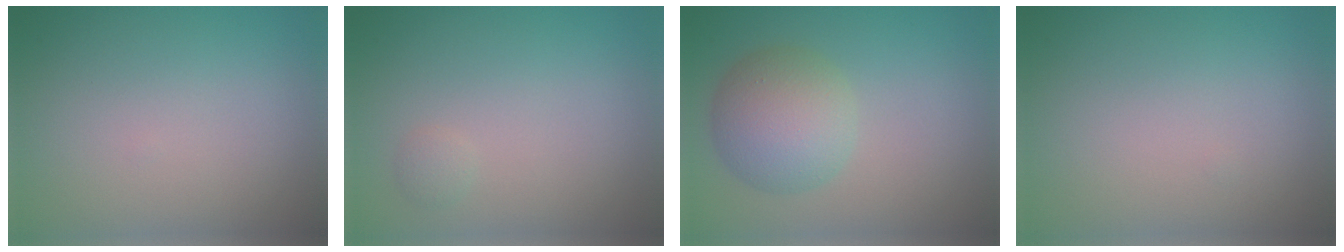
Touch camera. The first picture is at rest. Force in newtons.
{"total": 0.7, "press": 0.7, "slide": 0.0}
{"total": 5.3, "press": 5.3, "slide": 0.0}
{"total": 0.0}